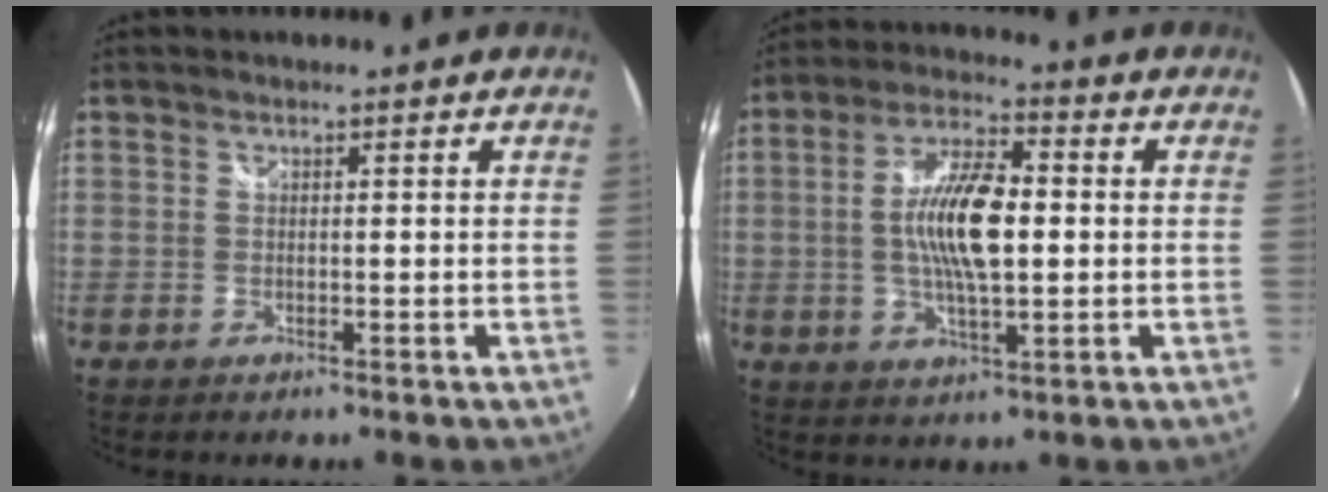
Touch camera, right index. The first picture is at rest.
{"total": 12.0, "force": [-0.1, 4.1, 11.2], "torque": [-0.216, 0.007, -0.003]}